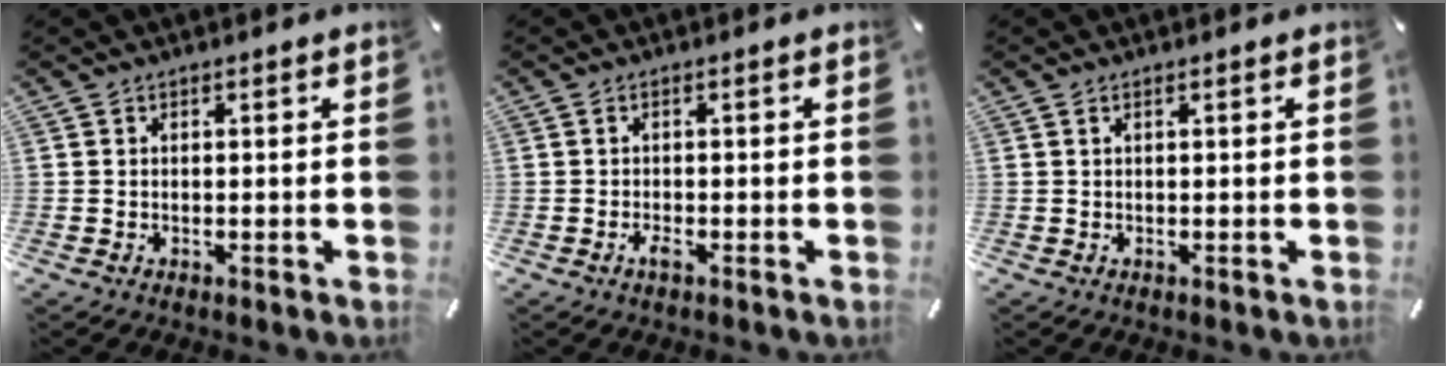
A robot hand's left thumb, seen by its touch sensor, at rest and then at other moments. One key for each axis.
{"total": 1.8, "fx": -0.9, "fy": 0.4, "fz": 1.5, "tx": -0.035, "ty": -0.002, "tz": -0.019}
{"total": 0.5, "fx": 0.1, "fy": 0.1, "fz": 0.5, "tx": -0.010, "ty": 0.000, "tz": 0.002}